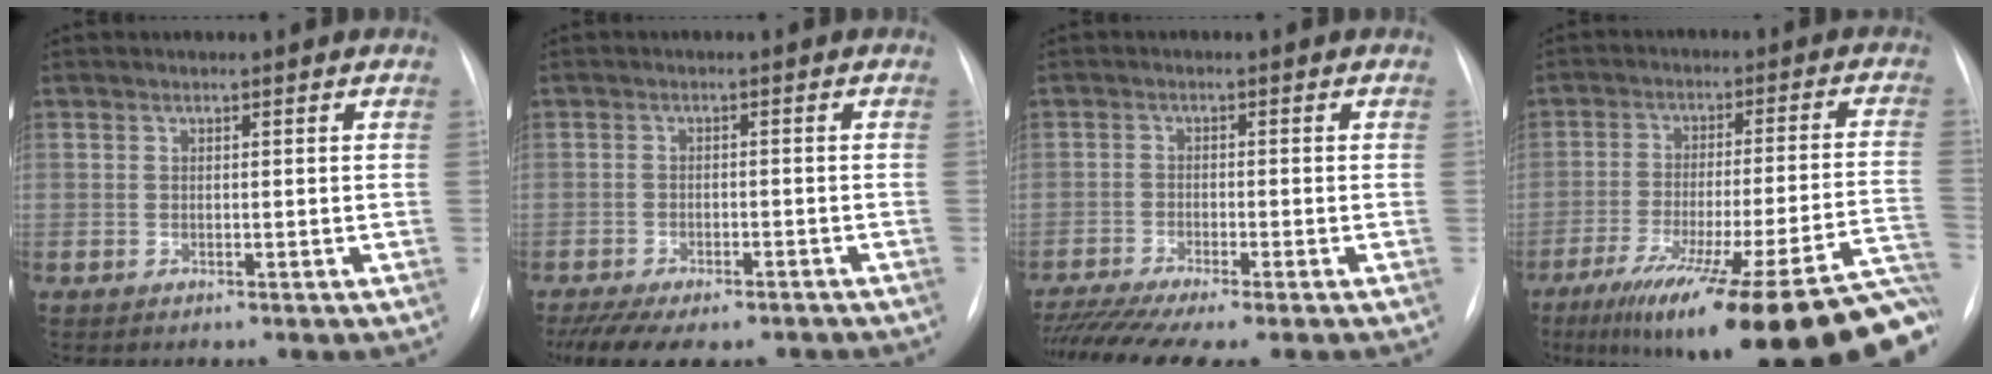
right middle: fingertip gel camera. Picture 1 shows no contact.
{"total": 13.0, "force": [-9.9, 5.2, 6.7], "torque": [-0.134, -0.011, -0.133]}
{"total": 9.9, "force": [-8.3, -0.2, 5.4], "torque": [-0.086, -0.020, -0.130]}
{"total": 29.6, "force": [-21.2, 2.3, 20.5], "torque": [-0.215, -0.025, -0.300]}